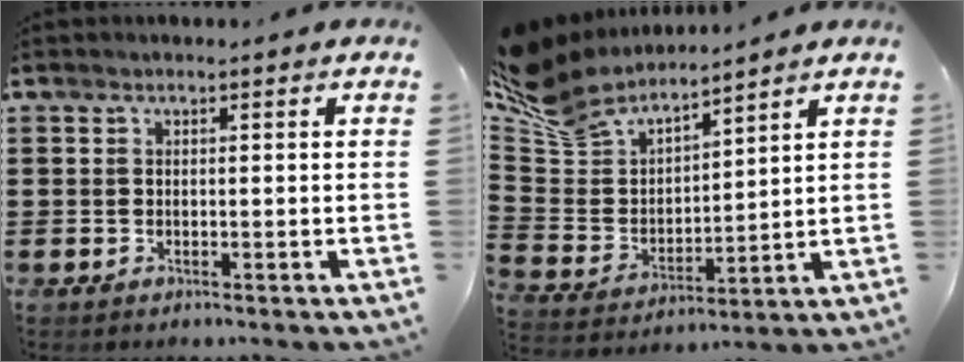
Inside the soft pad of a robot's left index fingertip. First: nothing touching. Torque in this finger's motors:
{"motor_torque": [1.79, -0.35, 0.43, 0.21]}